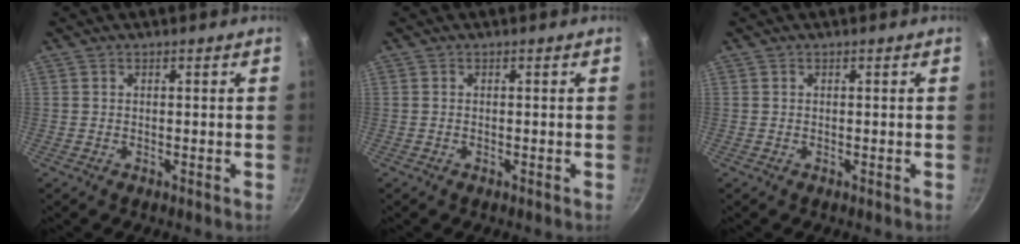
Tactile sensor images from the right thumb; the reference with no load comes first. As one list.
[{"total": 0.0}, {"total": 0.0}]